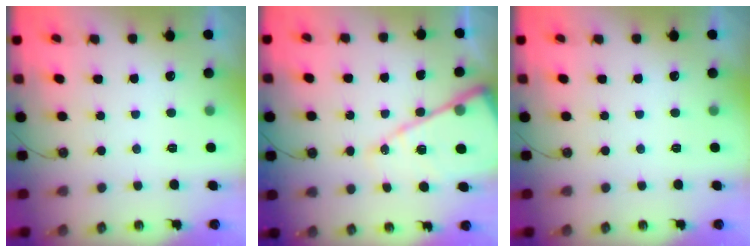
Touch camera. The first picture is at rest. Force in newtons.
{"total": 16.6, "press": 16.5, "slide": 1.7}
{"total": 0.0}